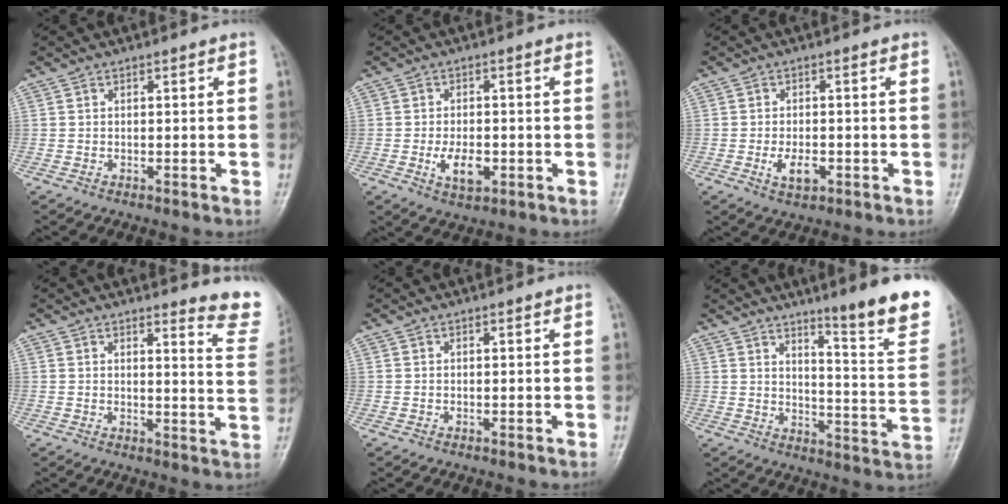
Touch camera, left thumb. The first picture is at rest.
{"total": 5.5, "force": [-1.5, 3.0, 4.3], "torque": [-0.071, -0.001, -0.021]}
{"total": 4.1, "force": [-1.3, 2.2, 3.2], "torque": [-0.056, 0.000, -0.019]}
{"total": 8.8, "force": [8.5, 1.1, 2.1], "torque": [0.005, -0.100, 0.072]}
{"total": 0.0}
{"total": 17.0, "force": [11.2, 1.7, 12.6], "torque": [-0.137, -0.087, 0.154]}